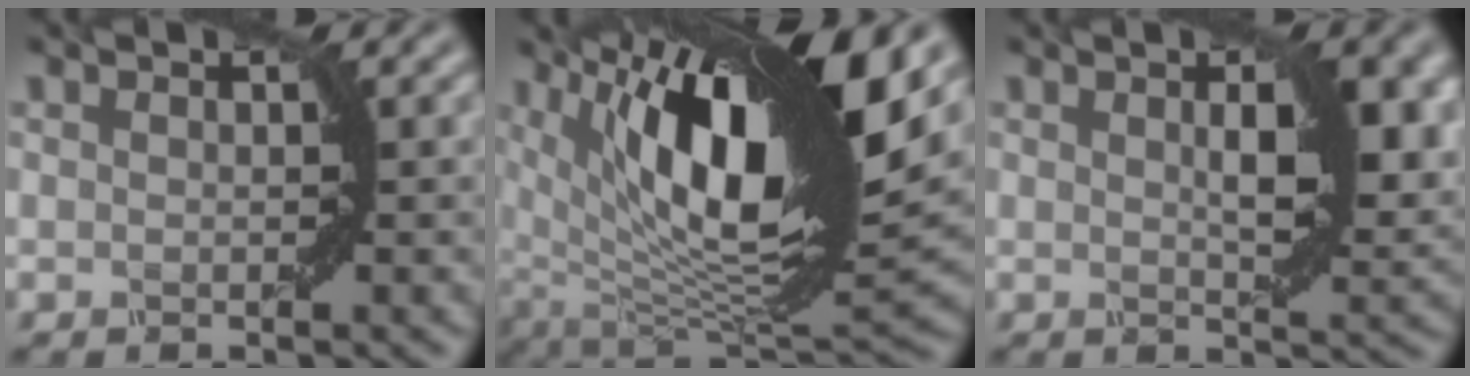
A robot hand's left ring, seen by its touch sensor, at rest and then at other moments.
{"total": 15.8, "force": [5.8, 5.8, 13.6], "torque": [-0.240, 0.003, 0.100]}
{"total": 5.6, "force": [1.5, 1.7, 5.1], "torque": [-0.068, 0.001, 0.027]}